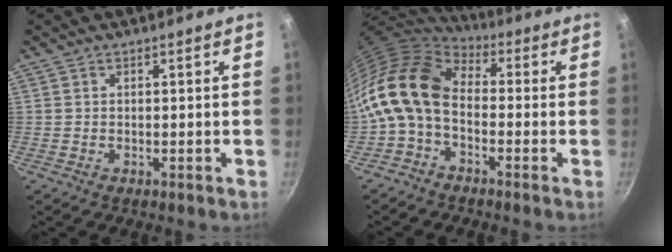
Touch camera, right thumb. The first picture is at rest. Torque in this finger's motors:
{"motor_torque": [1.64, 3.37, 1.91, -0.86, 0.51]}